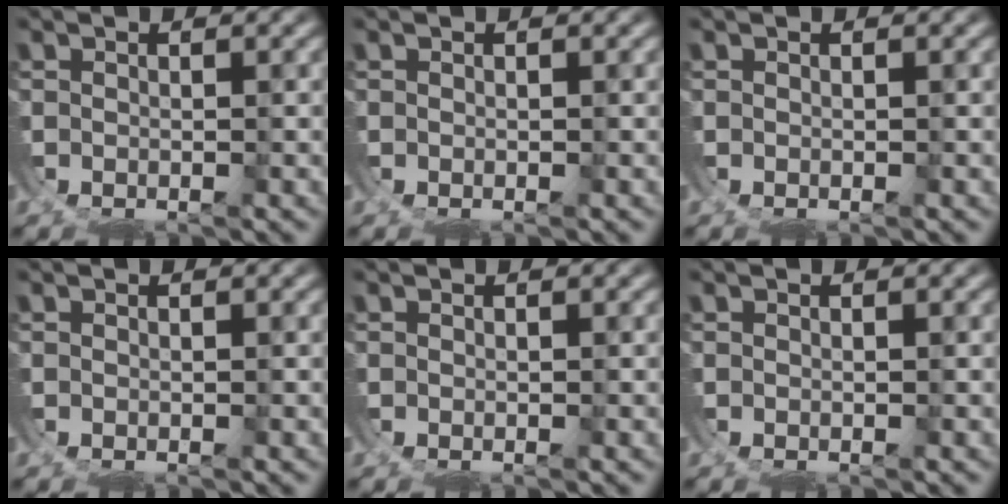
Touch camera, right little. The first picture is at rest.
{"total": 0.0}
{"total": 0.0}
{"total": 0.0}
{"total": 0.0}
{"total": 0.0}